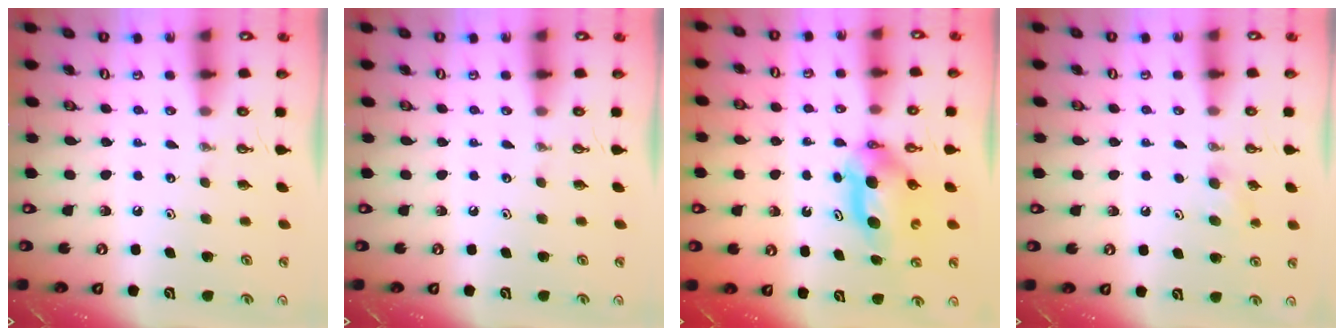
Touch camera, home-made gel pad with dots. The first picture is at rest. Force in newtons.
{"total": 0.0}
{"total": 5.4, "press": 5.2, "slide": 1.1}
{"total": 6.3, "press": 4.8, "slide": 4.1}